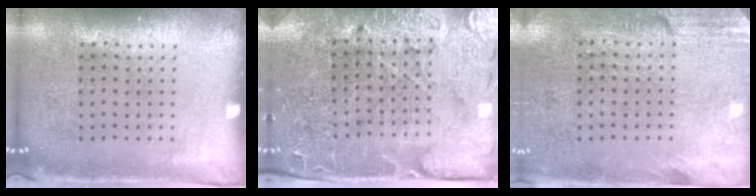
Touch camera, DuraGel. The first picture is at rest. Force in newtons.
{"total": 3.6, "press": 3.6, "slide": 0.6}
{"total": 2.8, "press": 2.4, "slide": 1.5}